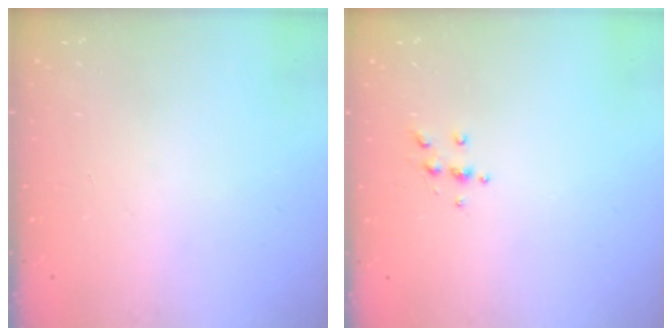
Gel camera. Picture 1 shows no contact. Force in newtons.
{"total": 4.3, "press": 4.3, "slide": 0.5}